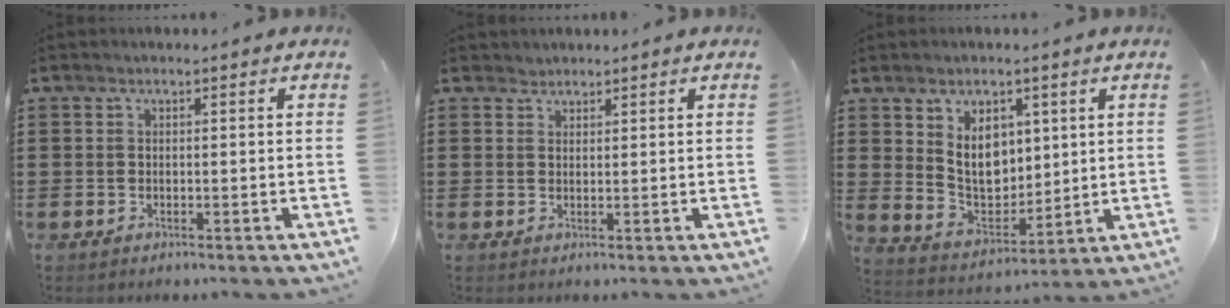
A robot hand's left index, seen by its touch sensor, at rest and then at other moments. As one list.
[{"total": 1.3, "force": [1.2, 0.4, -0.1], "torque": [-0.002, 0.001, 0.025]}, {"total": 7.9, "force": [2.9, 5.7, 4.7], "torque": [-0.086, -0.001, 0.054]}]